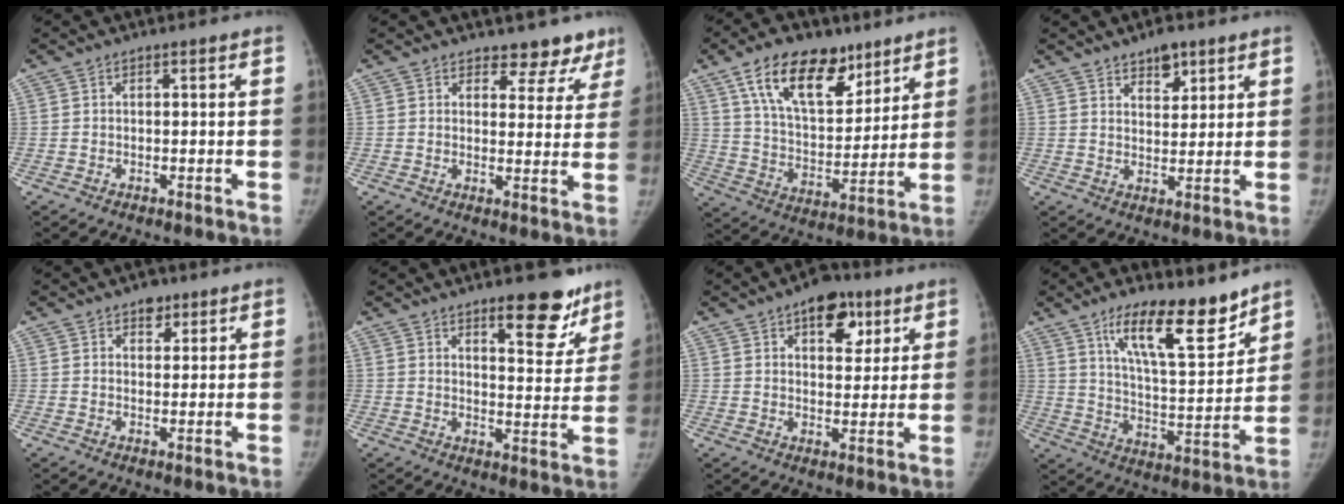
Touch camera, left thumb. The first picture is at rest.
{"total": 7.3, "force": [6.1, 3.7, 1.2], "torque": [0.033, -0.035, 0.061]}
{"total": 18.3, "force": [10.9, 9.6, 11.1], "torque": [-0.143, -0.047, 0.192]}
{"total": 5.2, "force": [3.5, 2.7, 2.8], "torque": [-0.021, -0.022, 0.057]}
{"total": 3.3, "force": [2.1, 2.1, 1.4], "torque": [0.001, -0.011, 0.031]}
{"total": 11.7, "force": [8.0, 4.1, 7.5], "torque": [-0.055, -0.052, 0.111]}
{"total": 10.3, "force": [5.5, 5.8, 6.5], "torque": [-0.053, -0.018, 0.075]}
{"total": 16.3, "force": [11.2, 4.8, 10.9], "torque": [-0.142, -0.078, 0.194]}